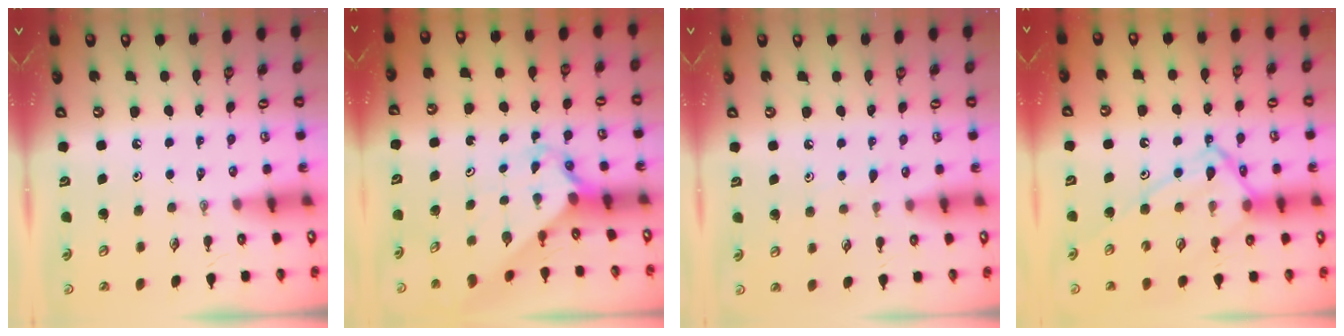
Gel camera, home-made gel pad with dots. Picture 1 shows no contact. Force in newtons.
{"total": 2.0, "press": 2.0, "slide": 0.2}
{"total": 5.5, "press": 5.4, "slide": 0.7}
{"total": 13.0, "press": 13.0, "slide": 1.2}